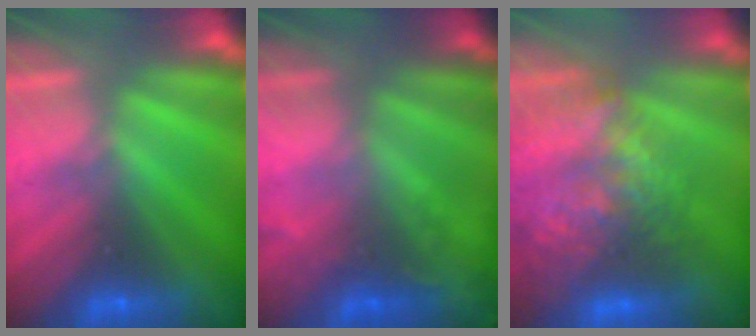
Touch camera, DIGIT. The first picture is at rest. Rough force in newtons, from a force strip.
{"total": 2.3}
{"total": 9.6}